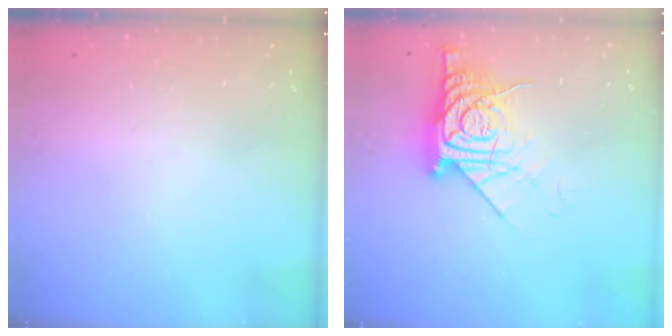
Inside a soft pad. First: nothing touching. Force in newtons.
{"total": 14.3, "press": 14.2, "slide": 1.6}